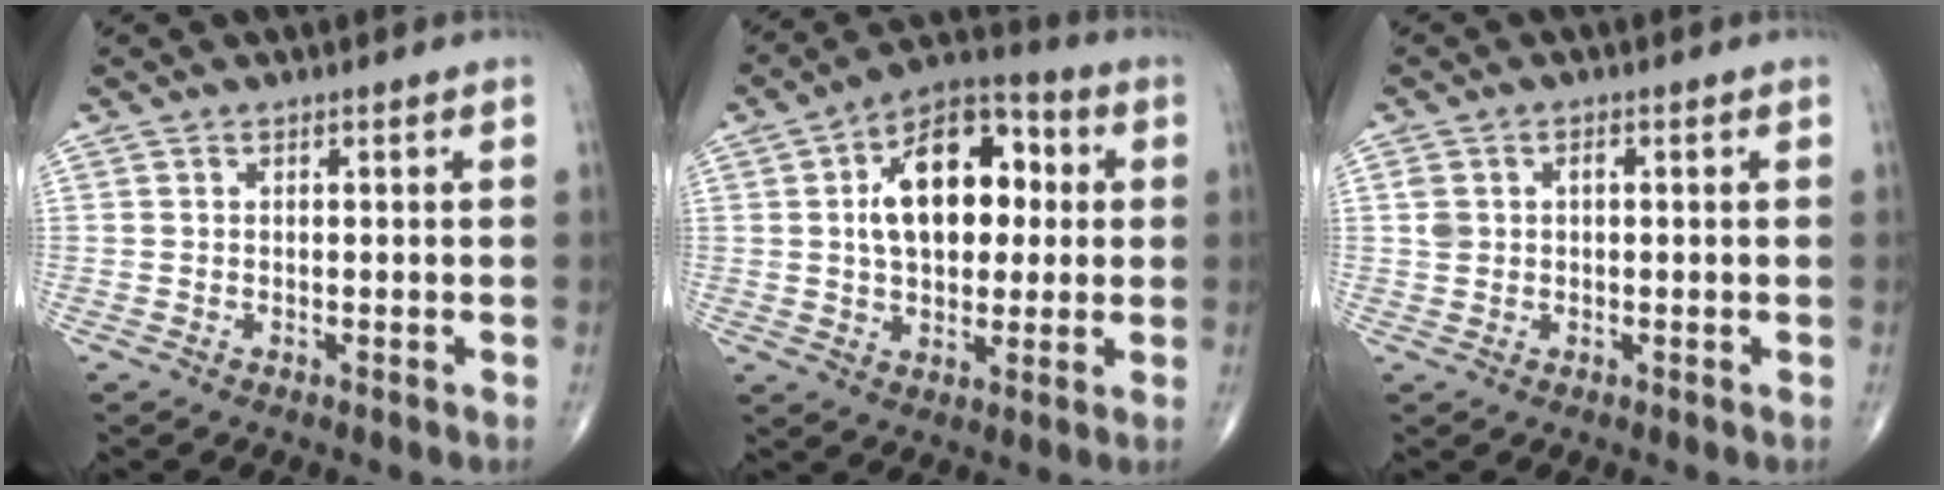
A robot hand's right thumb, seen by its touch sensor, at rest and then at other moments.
{"total": 17.1, "force": [2.8, 10.4, 13.3], "torque": [-0.176, 0.021, 0.039]}
{"total": 2.8, "force": [0.4, 2.2, 1.8], "torque": [-0.032, 0.010, 0.009]}